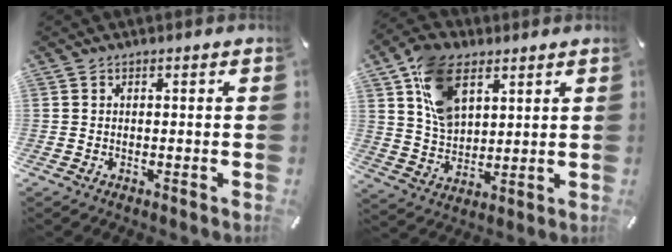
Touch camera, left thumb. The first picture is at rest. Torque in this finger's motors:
{"motor_torque": [1.00, 0.30, 0.26, -0.22, 0.09]}